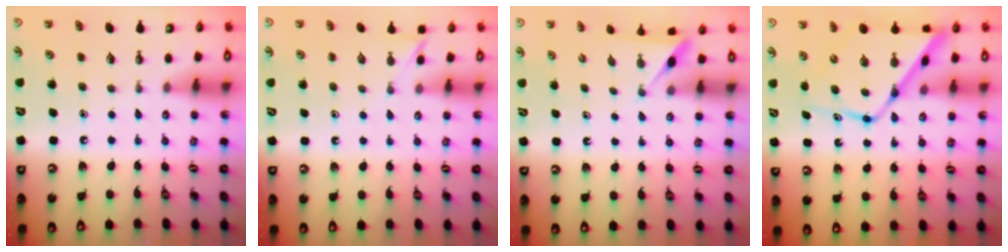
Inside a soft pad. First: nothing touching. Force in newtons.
{"total": 3.8, "press": 3.8, "slide": 0.5}
{"total": 2.5, "press": 2.5, "slide": 0.2}
{"total": 14.0, "press": 13.9, "slide": 1.2}